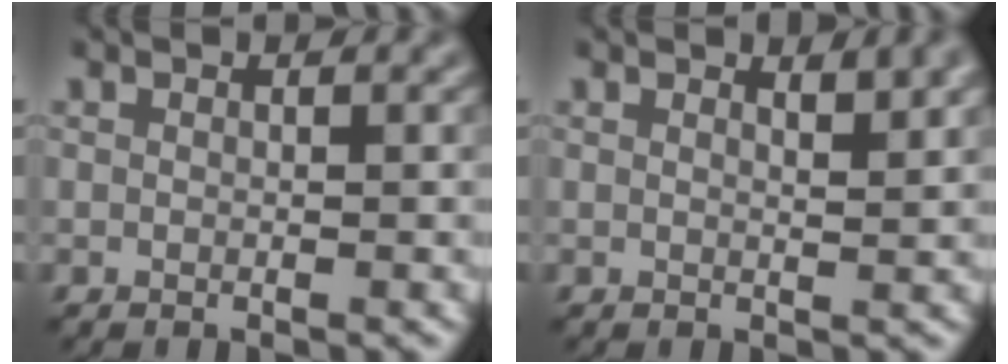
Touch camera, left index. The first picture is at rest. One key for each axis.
{"total": 2.7, "fx": 1.8, "fy": 0.8, "fz": 1.8, "tx": -0.015, "ty": 0.004, "tz": 0.026}